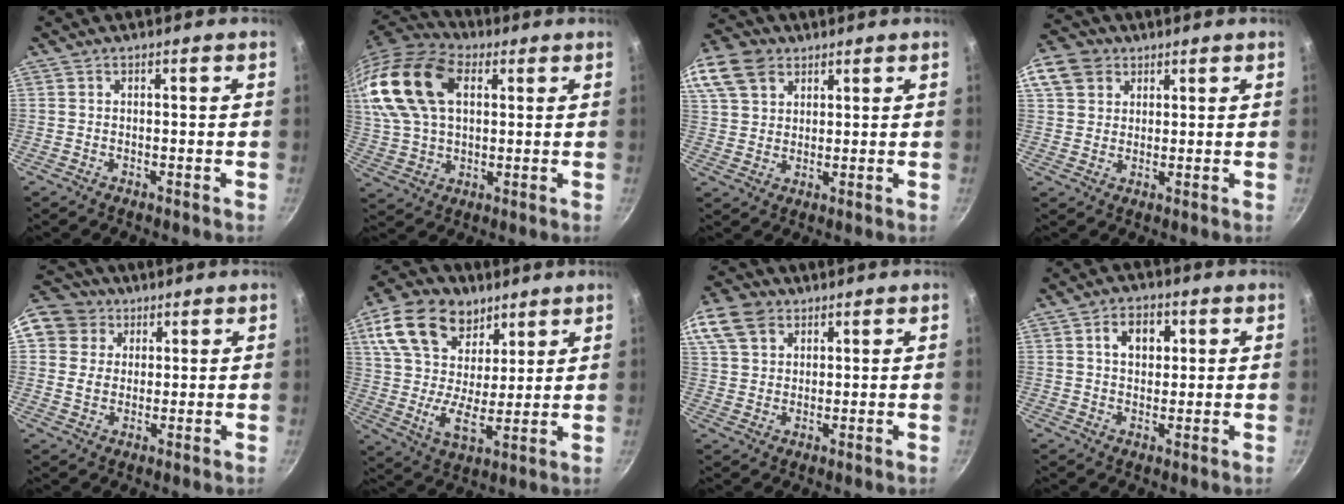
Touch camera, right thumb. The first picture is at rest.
{"total": 20.9, "force": [6.5, 13.1, 14.9], "torque": [-0.290, 0.005, 0.116]}
{"total": 16.9, "force": [8.7, 12.0, 8.1], "torque": [-0.192, 0.027, 0.167]}
{"total": 13.6, "force": [5.9, 10.9, 5.7], "torque": [-0.126, 0.026, 0.106]}
{"total": 10.6, "force": [4.8, 9.0, 3.0], "torque": [-0.039, 0.005, 0.076]}
{"total": 18.8, "force": [9.9, 12.1, 10.5], "torque": [-0.176, -0.029, 0.174]}
{"total": 14.8, "force": [7.6, 10.5, 7.1], "torque": [-0.162, 0.020, 0.144]}
{"total": 6.0, "force": [1.9, 4.3, 3.8], "torque": [-0.040, 0.001, 0.027]}